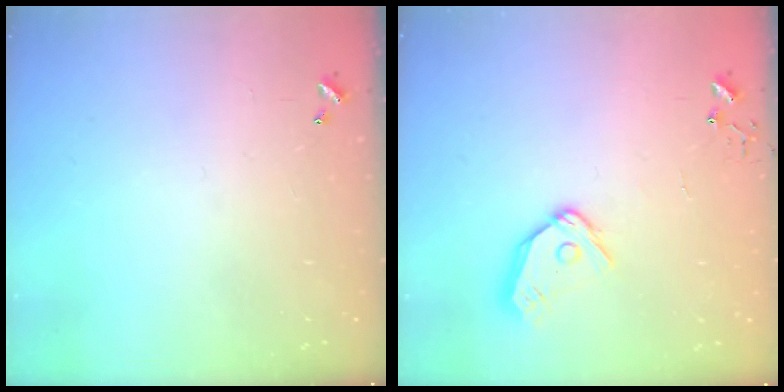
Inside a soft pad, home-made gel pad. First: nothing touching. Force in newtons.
{"total": 11.2, "press": 11.1, "slide": 1.3}